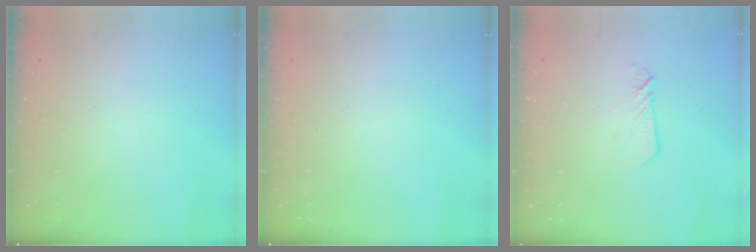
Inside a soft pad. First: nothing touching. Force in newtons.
{"total": 0.0}
{"total": 4.5, "press": 4.5, "slide": 0.3}